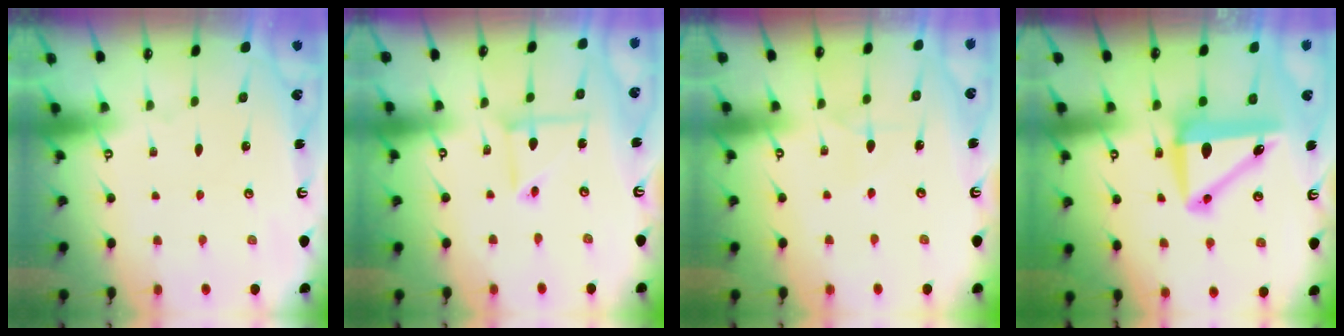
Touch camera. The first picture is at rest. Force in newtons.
{"total": 7.0, "press": 7.0, "slide": 0.6}
{"total": 5.5, "press": 5.5, "slide": 0.3}
{"total": 10.3, "press": 10.1, "slide": 2.1}